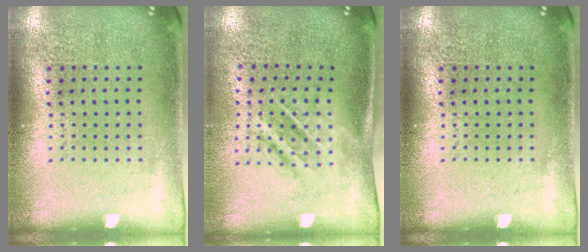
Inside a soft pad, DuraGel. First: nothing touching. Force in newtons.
{"total": 1.7, "press": 1.1, "slide": 1.2}
{"total": 0.0}